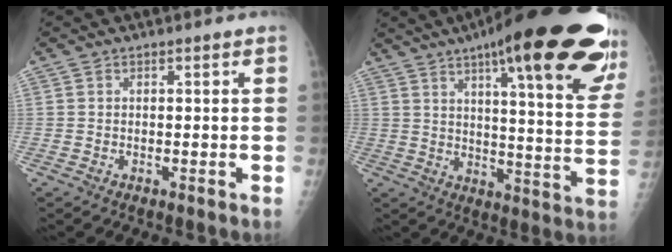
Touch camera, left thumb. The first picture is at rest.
{"total": 31.1, "force": [18.8, 6.6, 23.8], "torque": [-0.253, -0.047, 0.248]}